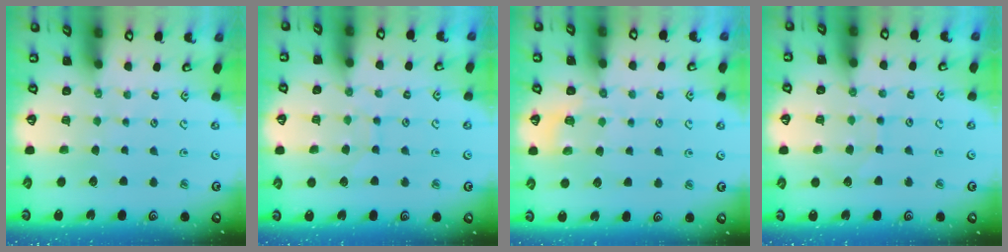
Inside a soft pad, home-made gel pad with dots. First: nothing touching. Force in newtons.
{"total": 7.8, "press": 7.7, "slide": 0.6}
{"total": 4.4, "press": 4.1, "slide": 1.7}
{"total": 6.1, "press": 6.1, "slide": 0.6}